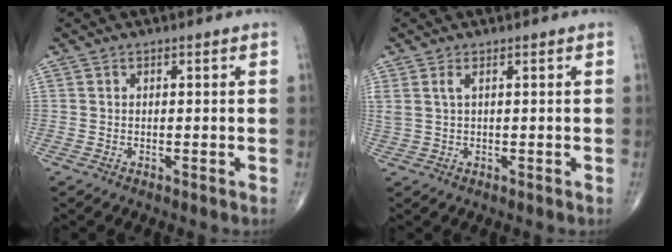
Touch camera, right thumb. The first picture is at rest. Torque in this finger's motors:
{"motor_torque": [0.41, -0.41, 0.15, -0.11, 0.07]}